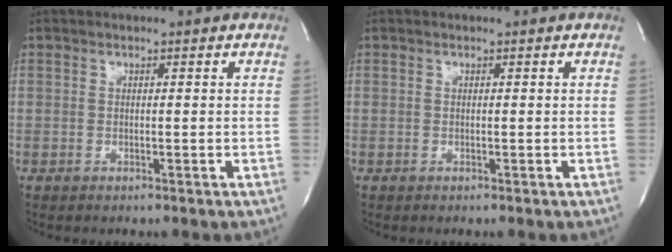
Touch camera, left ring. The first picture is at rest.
{"total": 0.0}